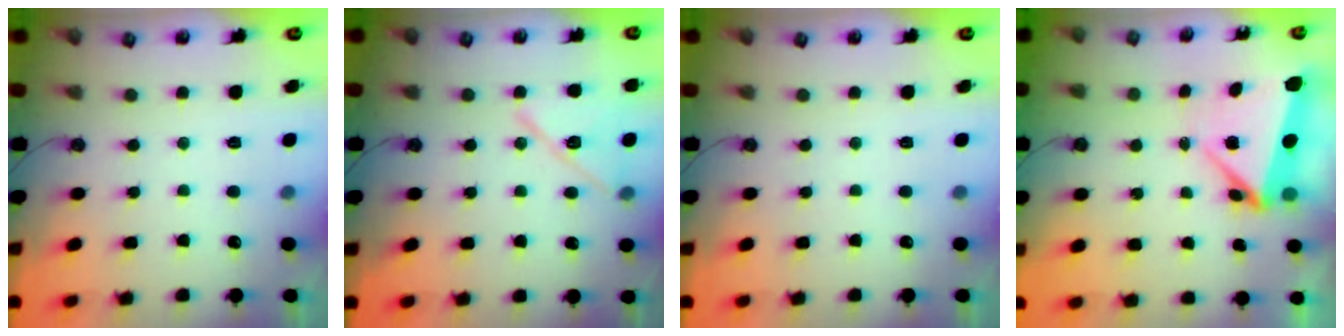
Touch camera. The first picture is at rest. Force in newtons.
{"total": 12.4, "press": 9.5, "slide": 8.1}
{"total": 0.0}
{"total": 5.5, "press": 4.7, "slide": 2.9}